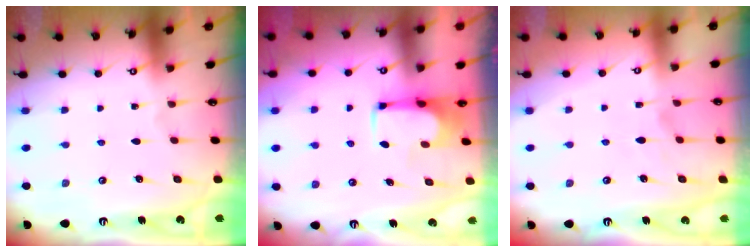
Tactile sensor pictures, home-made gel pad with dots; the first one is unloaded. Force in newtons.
{"total": 1.3, "press": 1.2, "slide": 0.5}
{"total": 1.1, "press": 0.4, "slide": 1.1}